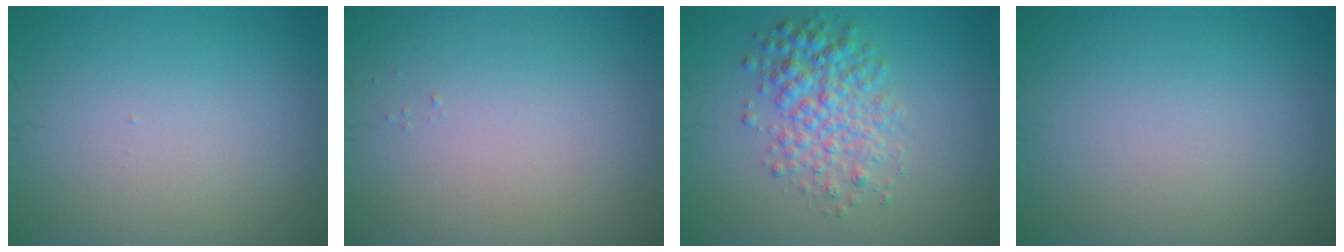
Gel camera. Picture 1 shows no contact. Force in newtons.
{"total": 0.0}
{"total": 4.3, "press": 4.3, "slide": 0.0}
{"total": 0.0}